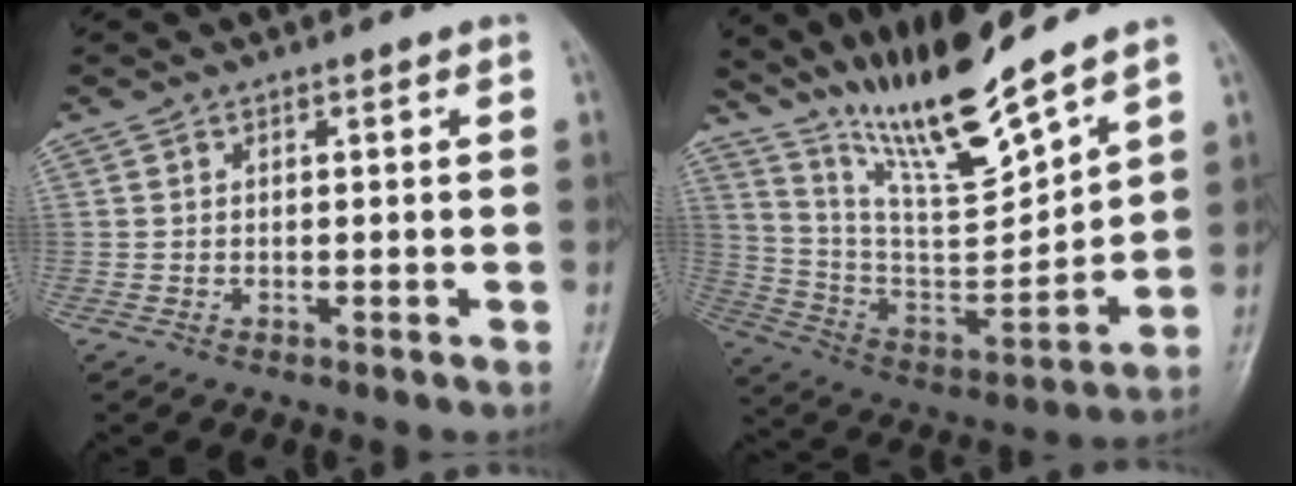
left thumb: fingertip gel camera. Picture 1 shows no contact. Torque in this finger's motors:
{"motor_torque": [0.07, -0.06, 1.36, -1.41, 0.24]}